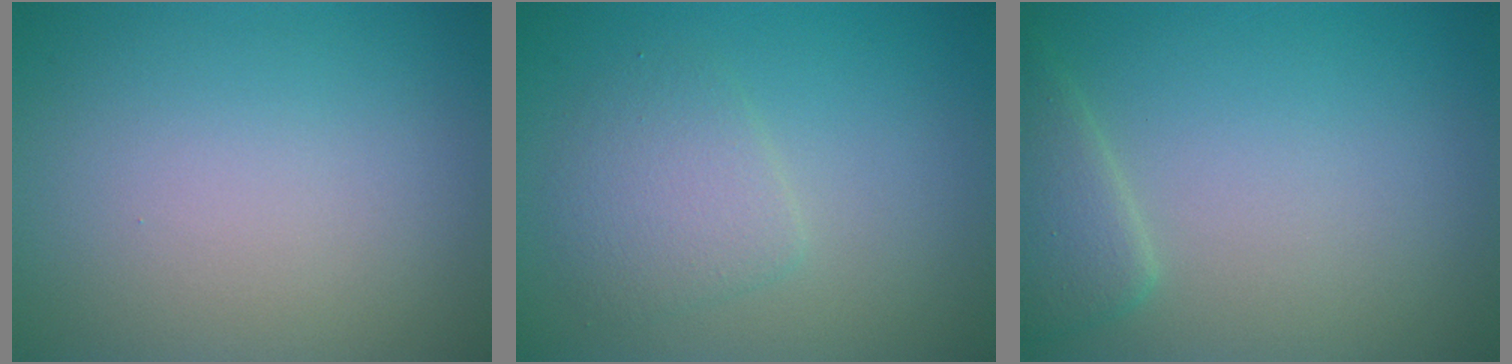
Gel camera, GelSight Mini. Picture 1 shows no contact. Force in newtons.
{"total": 2.7, "press": 2.7, "slide": 0.1}
{"total": 2.5, "press": 2.5, "slide": 0.3}